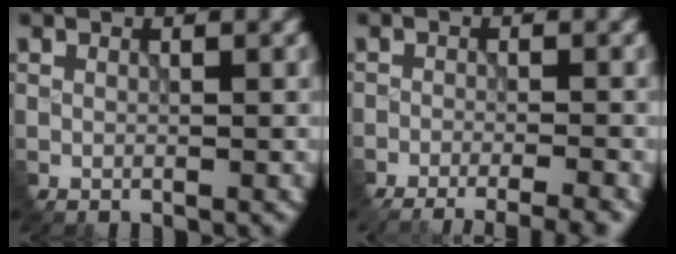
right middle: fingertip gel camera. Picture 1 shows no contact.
{"total": 8.4, "force": [-7.2, 2.0, 3.9], "torque": [-0.039, -0.010, -0.062]}